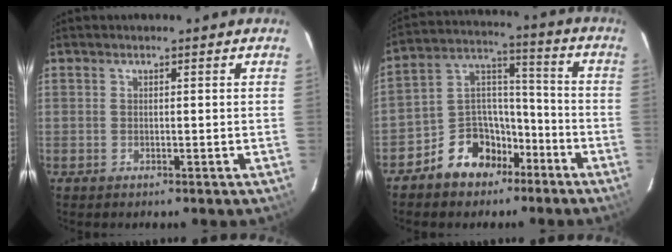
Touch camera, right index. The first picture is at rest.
{"total": 11.6, "force": [-7.5, 8.0, 4.0], "torque": [-0.078, 0.057, -0.117]}